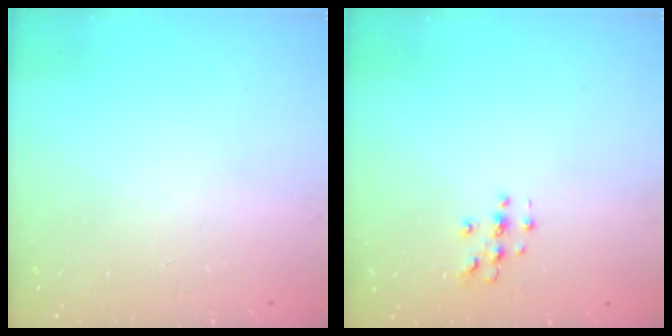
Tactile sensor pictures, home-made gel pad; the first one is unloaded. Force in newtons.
{"total": 2.8, "press": 2.8, "slide": 0.2}